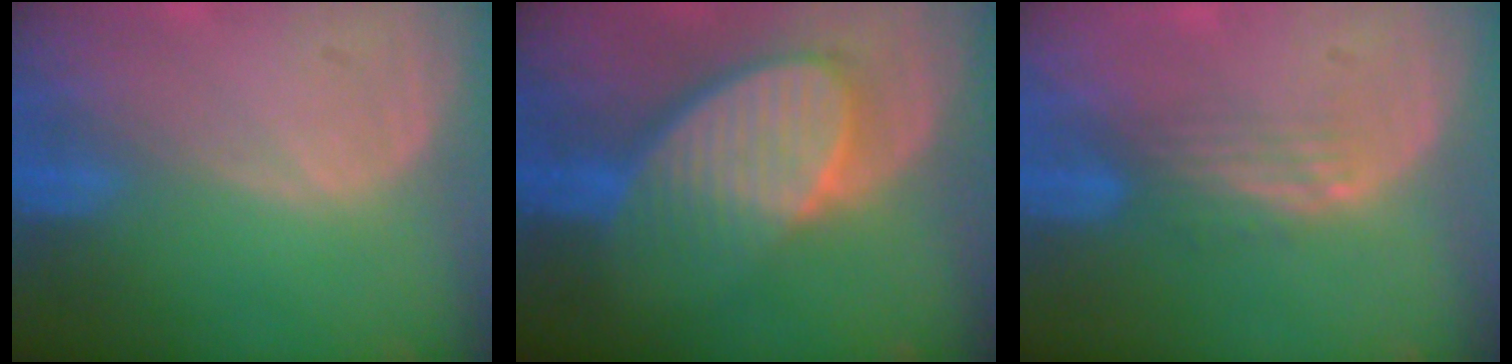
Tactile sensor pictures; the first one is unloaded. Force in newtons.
{"total": 9.0, "press": 8.1, "slide": 3.9}
{"total": 3.3, "press": 2.7, "slide": 1.9}